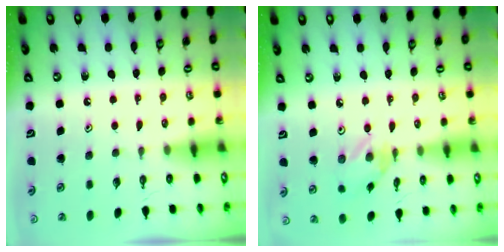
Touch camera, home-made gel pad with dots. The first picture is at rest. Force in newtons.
{"total": 2.7, "press": 2.7, "slide": 0.1}